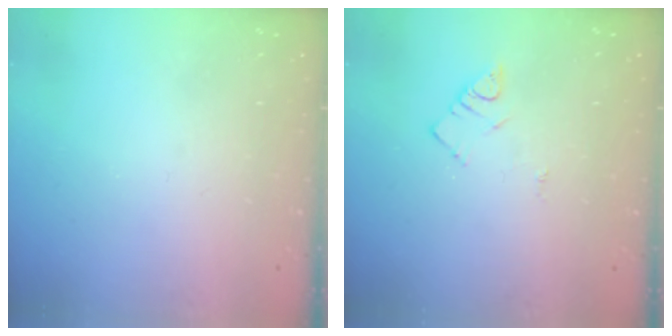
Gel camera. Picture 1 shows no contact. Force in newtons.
{"total": 4.3, "press": 4.2, "slide": 0.7}